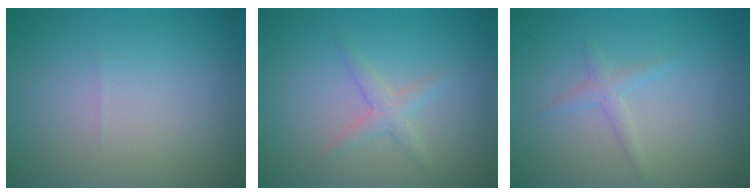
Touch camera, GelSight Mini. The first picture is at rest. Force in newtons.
{"total": 1.6, "press": 1.6, "slide": 0.1}
{"total": 1.2, "press": 1.2, "slide": 0.1}